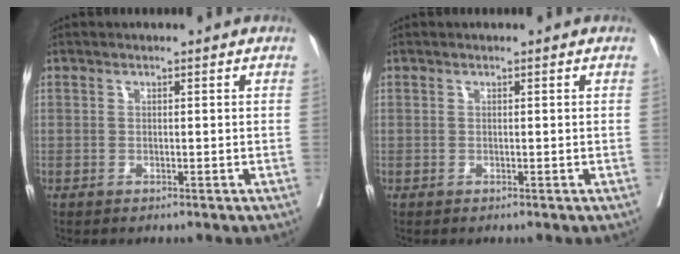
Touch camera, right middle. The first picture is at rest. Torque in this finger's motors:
{"motor_torque": [-0.16, -0.20, 0.00, 0.00]}